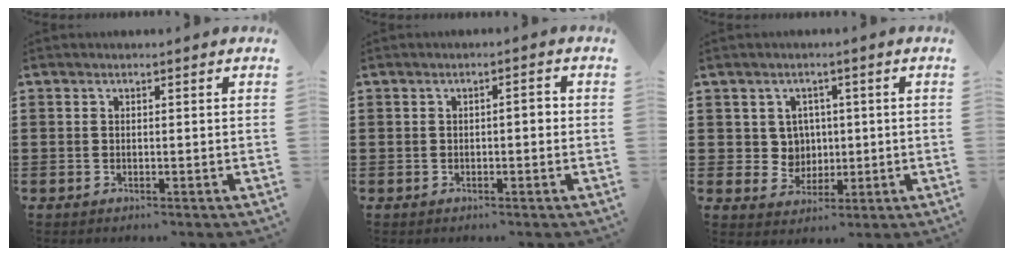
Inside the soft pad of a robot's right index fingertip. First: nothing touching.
{"total": 1.5, "force": [-0.2, 0.5, 1.4], "torque": [-0.026, 0.003, -0.006]}
{"total": 4.2, "force": [0.8, 3.9, 1.2], "torque": [-0.043, 0.012, 0.013]}